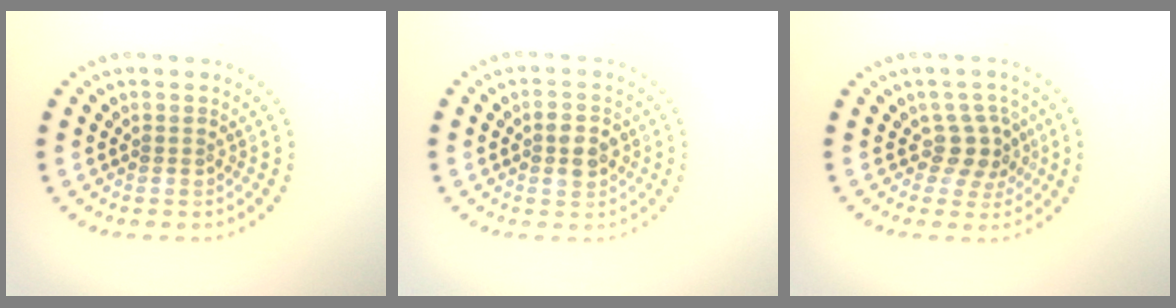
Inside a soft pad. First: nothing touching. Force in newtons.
{"total": 2.7, "press": 2.7, "slide": 0.1}
{"total": 2.8, "press": 2.4, "slide": 1.4}